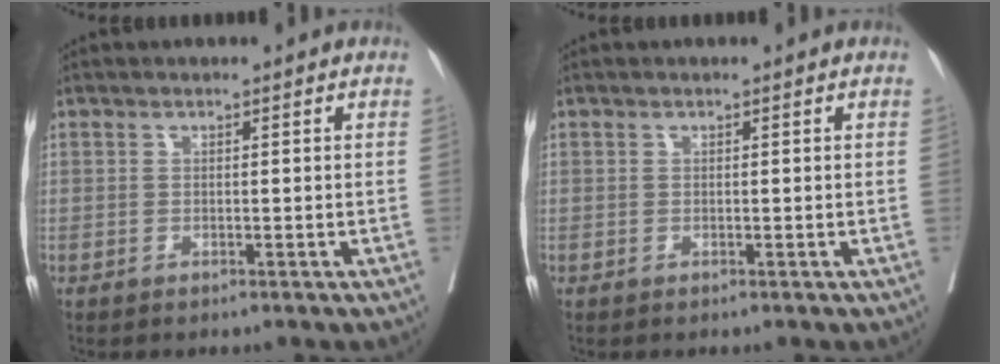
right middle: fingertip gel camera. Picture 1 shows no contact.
{"total": 0.0}